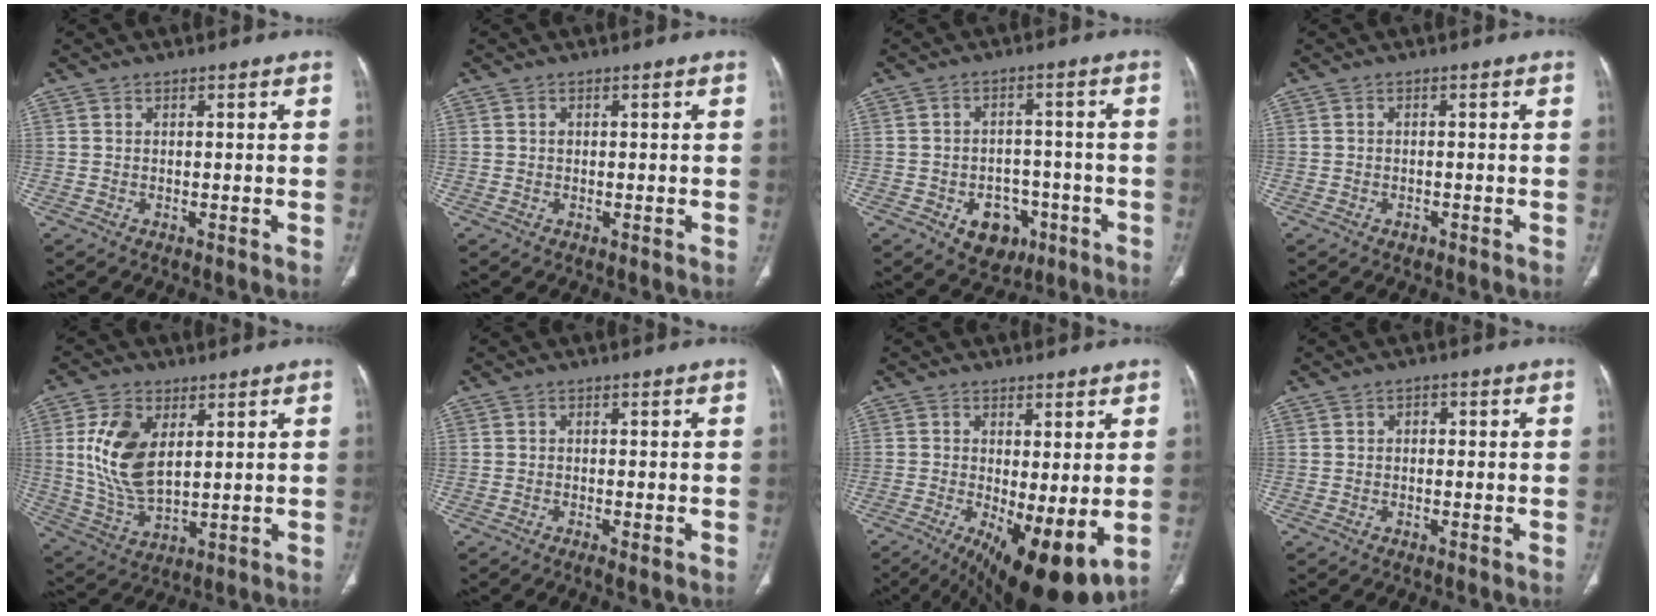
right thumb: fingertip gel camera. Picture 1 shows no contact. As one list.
[{"total": 0.6, "force": [0.2, 0.5, 0.4], "torque": [-0.005, 0.001, 0.004]}, {"total": 8.5, "force": [-3.8, 6.4, 4.2], "torque": [-0.026, 0.031, -0.045]}, {"total": 0.9, "force": [-0.6, 0.6, 0.4], "torque": [-0.006, 0.002, -0.009]}, {"total": 13.3, "force": [3.6, 7.5, 10.4], "torque": [-0.202, -0.018, 0.078]}, {"total": 1.8, "force": [-0.9, 0.4, 1.5], "torque": [-0.027, -0.003, -0.016]}, {"total": 13.6, "force": [-3.1, 4.4, 12.5], "torque": [-0.192, -0.024, -0.031]}, {"total": 1.4, "force": [0.2, 1.1, 0.9], "torque": [-0.007, 0.005, 0.000]}]